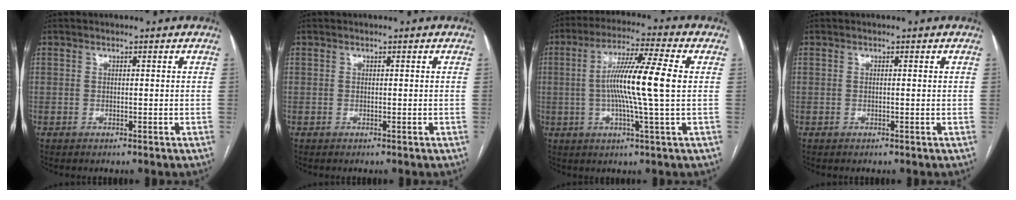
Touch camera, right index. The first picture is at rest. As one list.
[{"total": 0.0}, {"total": 12.0, "force": [0.4, -0.7, 12.0], "torque": [-0.221, 0.005, 0.001]}, {"total": 0.0}]